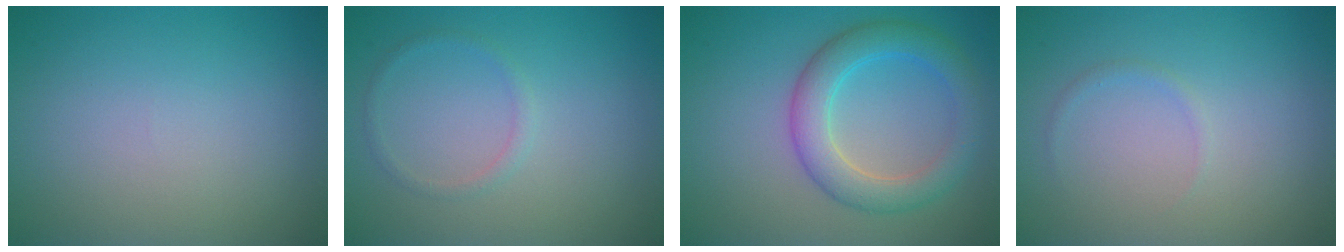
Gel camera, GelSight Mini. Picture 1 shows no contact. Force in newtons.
{"total": 1.0, "press": 0.9, "slide": 0.2}
{"total": 4.7, "press": 4.7, "slide": 0.2}
{"total": 0.7, "press": 0.7, "slide": 0.1}